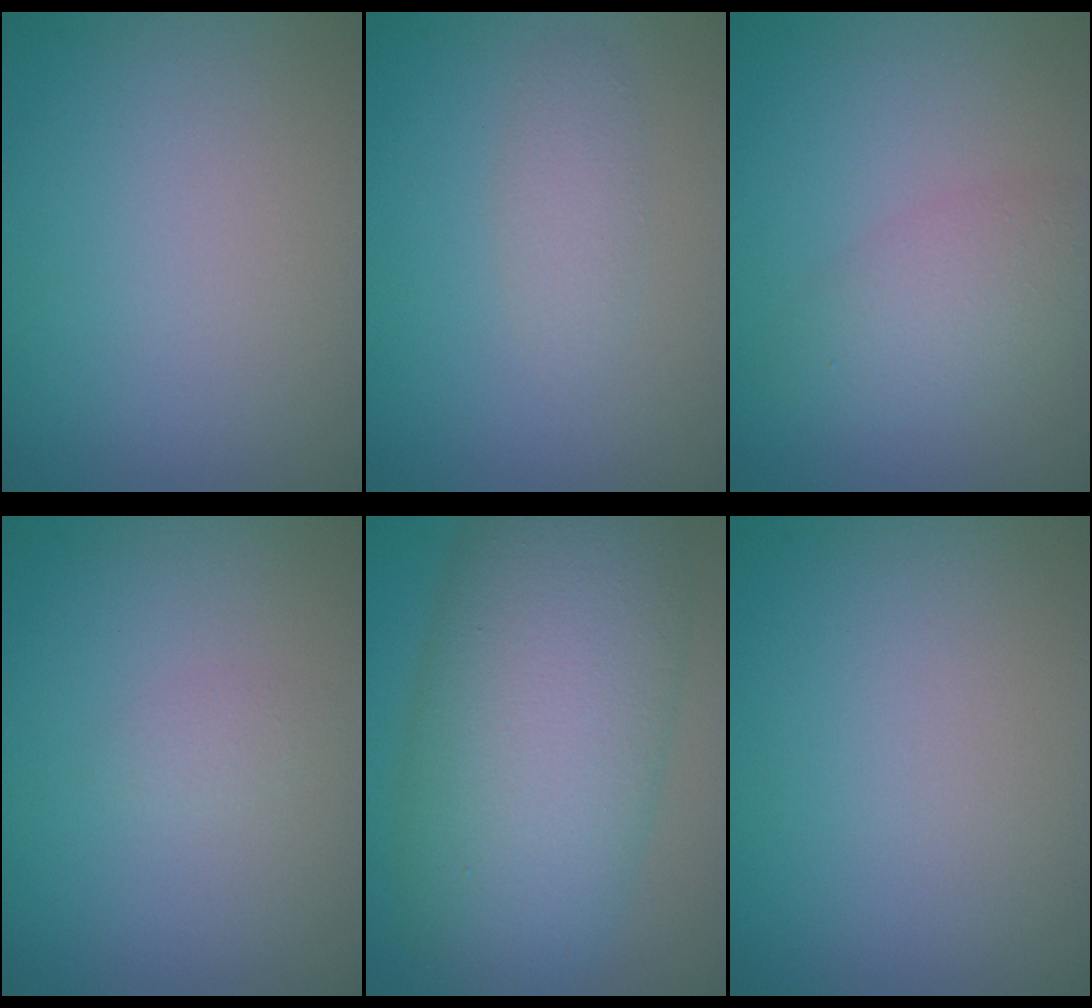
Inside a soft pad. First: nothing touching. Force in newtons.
{"total": 1.5, "press": 1.5, "slide": 0.1}
{"total": 2.3, "press": 2.3, "slide": 0.2}
{"total": 0.8, "press": 0.8, "slide": 0.1}
{"total": 12.7, "press": 12.7, "slide": 0.3}
{"total": 0.0}